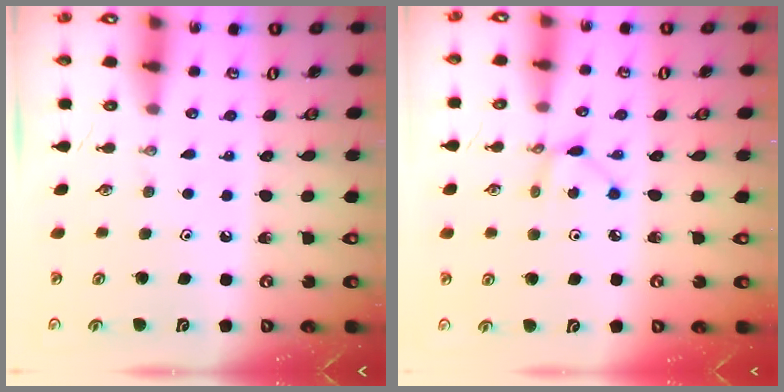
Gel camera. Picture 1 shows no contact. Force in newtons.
{"total": 2.9, "press": 2.9, "slide": 0.1}